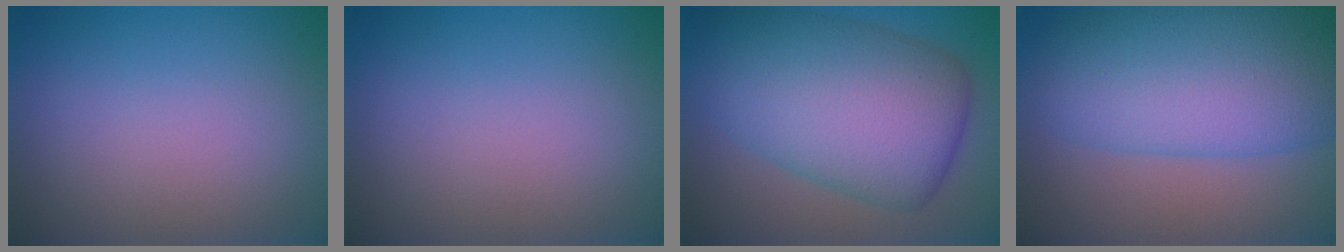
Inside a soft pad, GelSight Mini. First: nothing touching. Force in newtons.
{"total": 0.0}
{"total": 11.4, "press": 11.4, "slide": 0.2}
{"total": 10.6, "press": 10.6, "slide": 0.2}